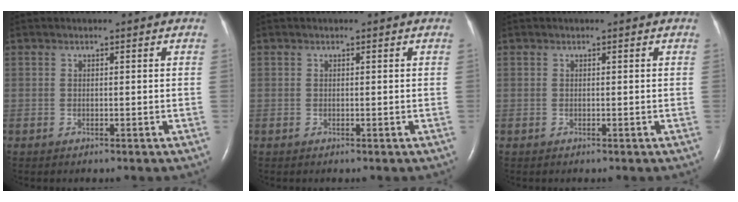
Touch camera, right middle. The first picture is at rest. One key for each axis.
{"total": 0.0}
{"total": 0.0}